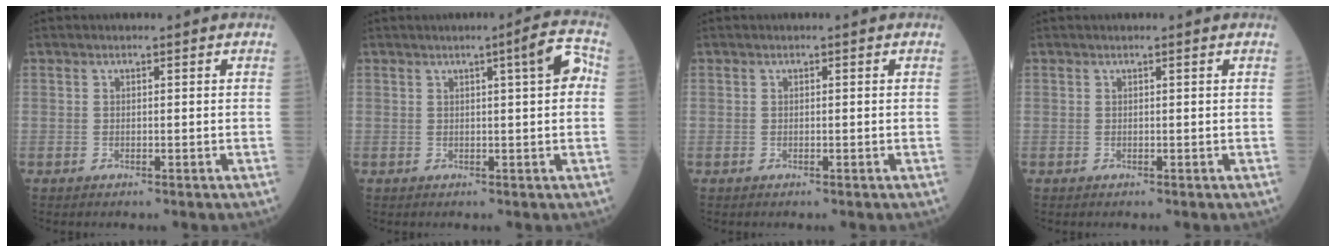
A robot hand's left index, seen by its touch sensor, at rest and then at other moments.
{"total": 4.2, "force": [1.0, 0.3, 4.1], "torque": [-0.052, 0.013, 0.010]}
{"total": 0.0}
{"total": 0.0}